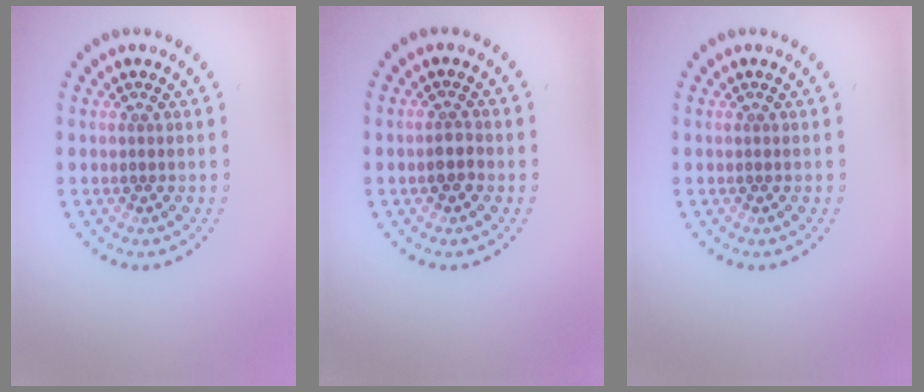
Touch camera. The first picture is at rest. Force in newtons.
{"total": 1.5, "press": 1.5, "slide": 0.5}
{"total": 0.0}